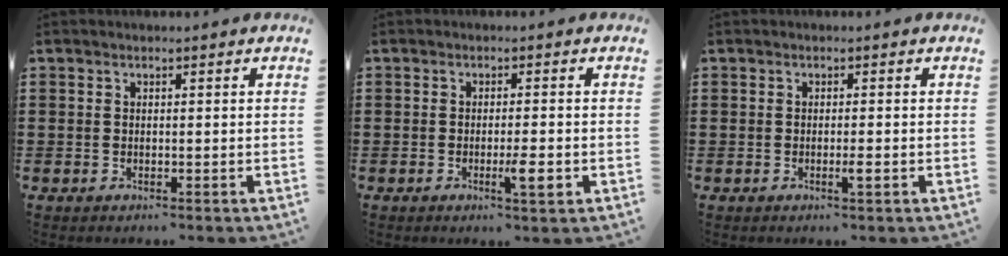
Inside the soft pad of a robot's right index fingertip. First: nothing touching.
{"total": 4.0, "force": [-1.5, 0.5, 3.6], "torque": [-0.065, -0.008, -0.025]}
{"total": 1.6, "force": [-0.7, 0.1, 1.5], "torque": [-0.032, -0.005, -0.014]}